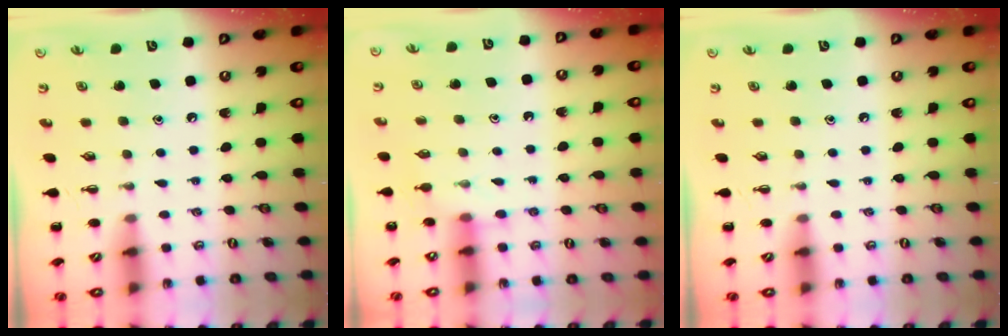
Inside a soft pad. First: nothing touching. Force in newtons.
{"total": 6.3, "press": 6.3, "slide": 0.4}
{"total": 0.0}